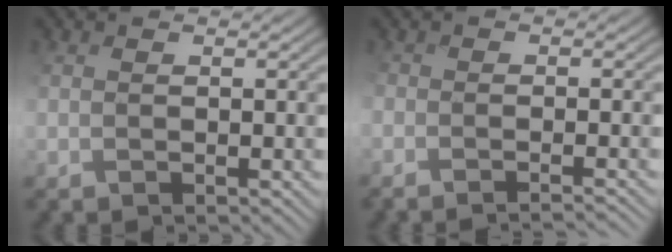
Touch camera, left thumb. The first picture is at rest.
{"total": 3.7, "force": [-2.9, 0.9, 2.1], "torque": [-0.024, -0.004, -0.032]}